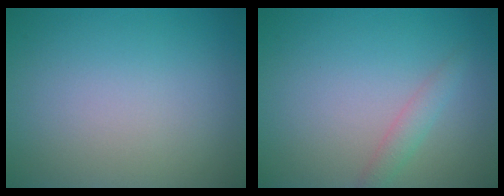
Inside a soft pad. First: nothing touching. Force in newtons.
{"total": 1.5, "press": 1.5, "slide": 0.0}